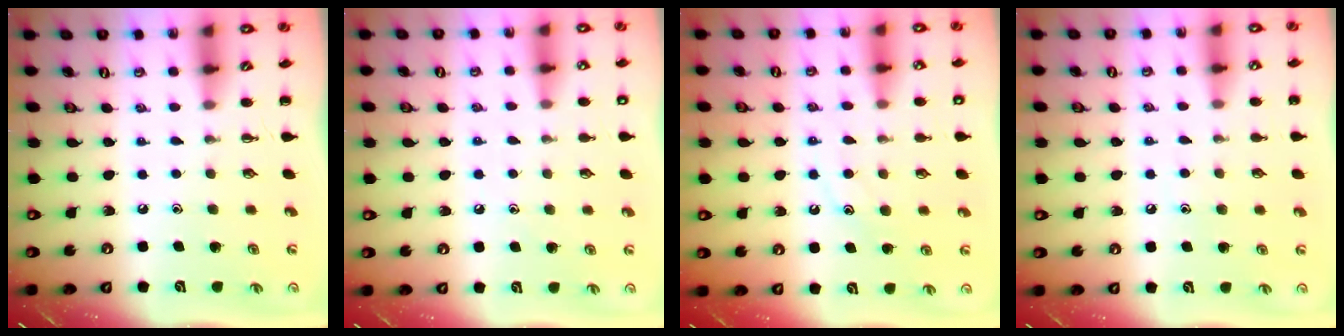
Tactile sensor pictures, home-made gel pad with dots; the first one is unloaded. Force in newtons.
{"total": 7.2, "press": 6.8, "slide": 2.3}
{"total": 10.4, "press": 10.3, "slide": 1.4}
{"total": 5.5, "press": 5.4, "slide": 1.5}